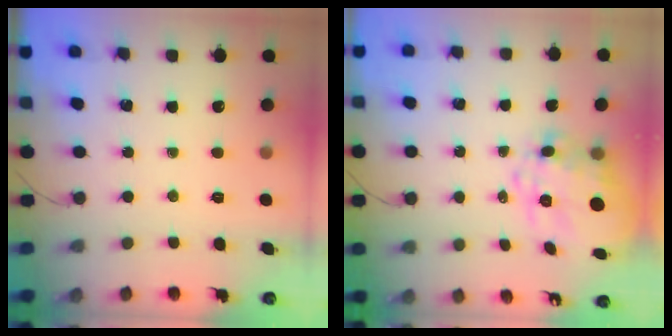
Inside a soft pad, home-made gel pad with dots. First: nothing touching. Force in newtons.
{"total": 13.9, "press": 13.6, "slide": 2.9}